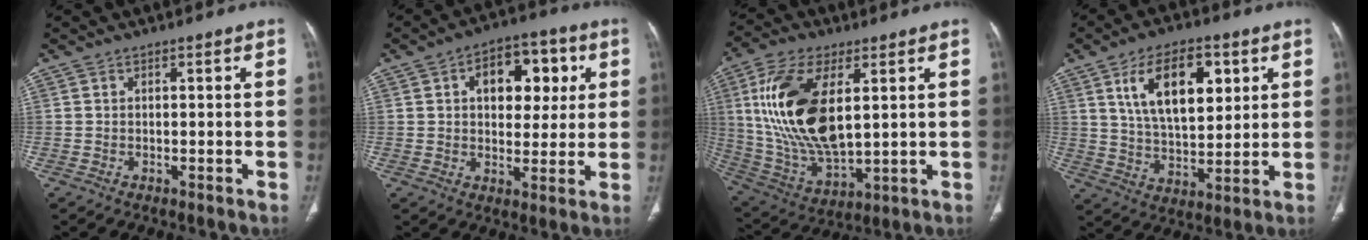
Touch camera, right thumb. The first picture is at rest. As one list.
[{"total": 12.9, "force": [3.6, 8.2, 9.3], "torque": [-0.080, 0.008, 0.050]}, {"total": 20.9, "force": [4.7, 10.2, 17.7], "torque": [-0.349, -0.019, 0.094]}, {"total": 15.4, "force": [5.8, 8.0, 11.8], "torque": [-0.166, -0.018, 0.108]}]